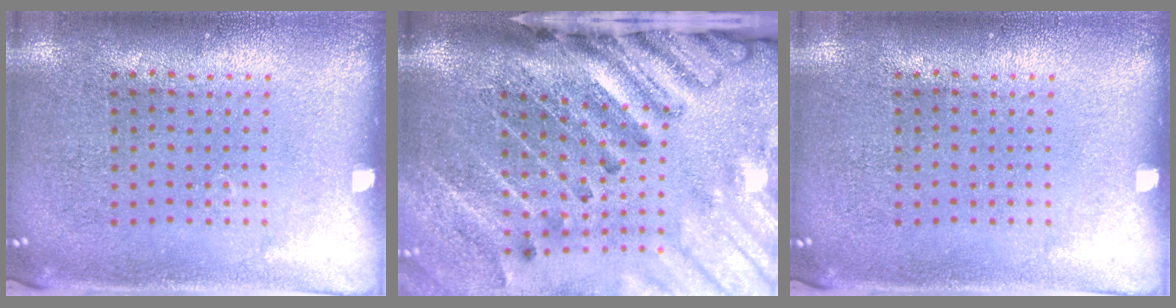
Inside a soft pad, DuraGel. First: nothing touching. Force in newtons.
{"total": 4.5, "press": 3.3, "slide": 3.0}
{"total": 0.0}